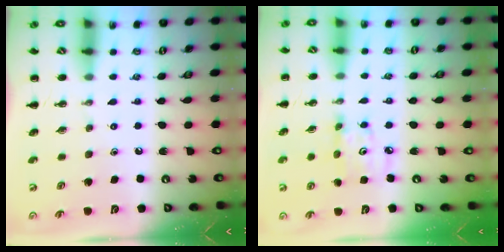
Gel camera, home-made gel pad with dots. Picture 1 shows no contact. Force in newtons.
{"total": 3.6, "press": 3.6, "slide": 0.5}